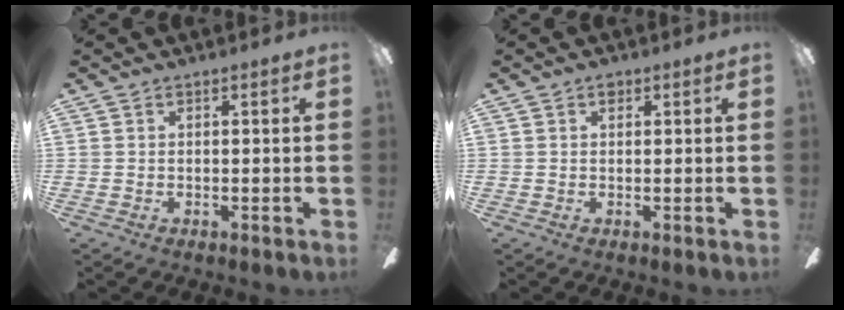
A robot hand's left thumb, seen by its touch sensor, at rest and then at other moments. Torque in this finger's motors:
{"motor_torque": [0.09, -0.04, 0.03, -0.12, 0.12]}